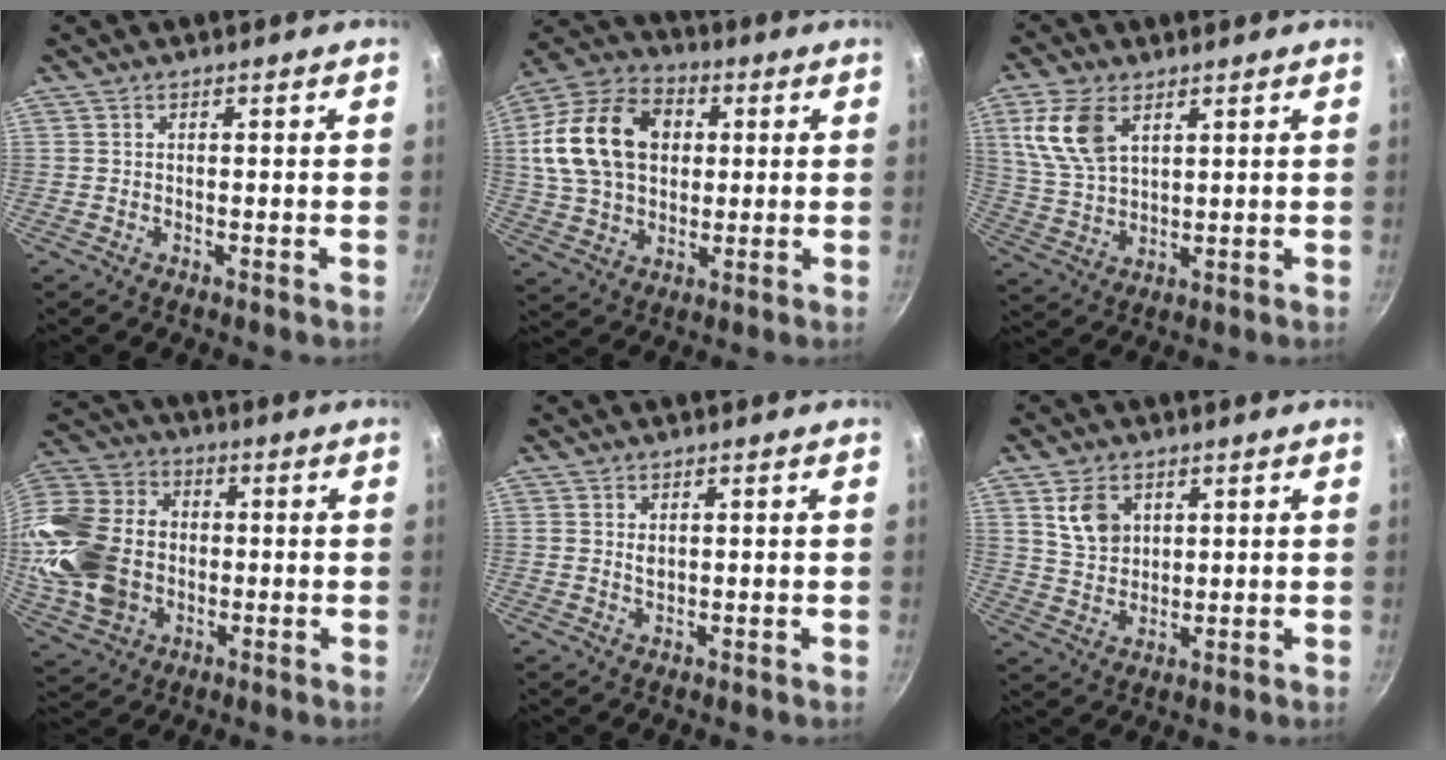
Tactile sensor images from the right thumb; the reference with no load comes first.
{"total": 19.8, "force": [3.5, 14.4, 13.2], "torque": [-0.218, 0.020, 0.056]}
{"total": 10.9, "force": [4.6, 6.4, 7.6], "torque": [-0.149, -0.011, 0.097]}
{"total": 21.5, "force": [-1.5, 16.7, 13.5], "torque": [-0.262, 0.026, -0.019]}
{"total": 1.4, "force": [0.4, 0.9, 1.0], "torque": [-0.018, 0.001, 0.009]}
{"total": 7.3, "force": [2.9, 5.3, 4.1], "torque": [-0.053, -0.013, 0.060]}